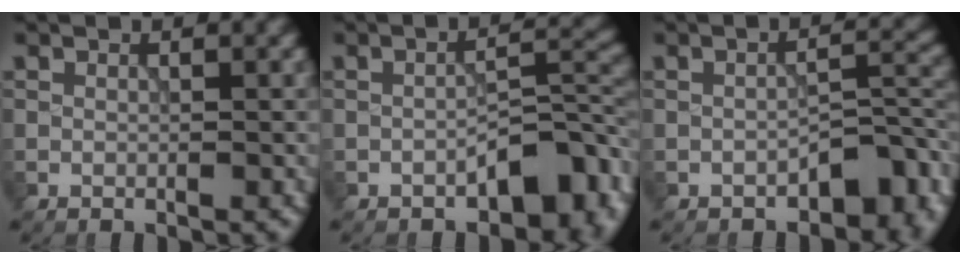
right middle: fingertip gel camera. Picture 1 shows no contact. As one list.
[{"total": 5.5, "force": [-2.8, 2.3, 4.2], "torque": [-0.050, 0.016, -0.045]}, {"total": 4.6, "force": [-2.7, 2.1, 3.1], "torque": [-0.033, 0.010, -0.041]}]